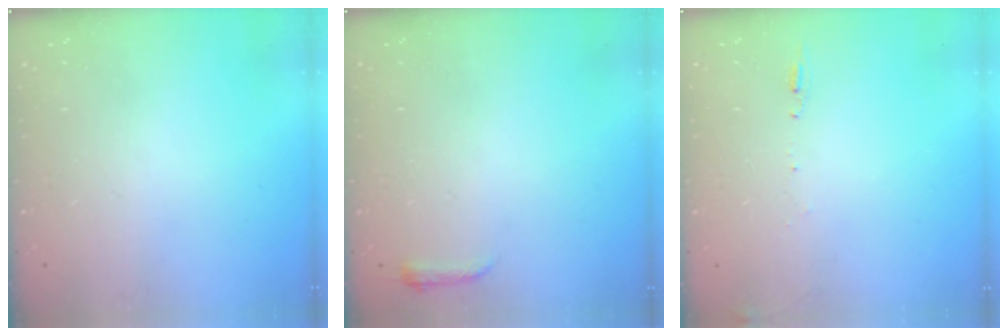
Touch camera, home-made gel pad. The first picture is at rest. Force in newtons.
{"total": 3.0, "press": 2.9, "slide": 0.6}
{"total": 5.6, "press": 5.3, "slide": 1.7}